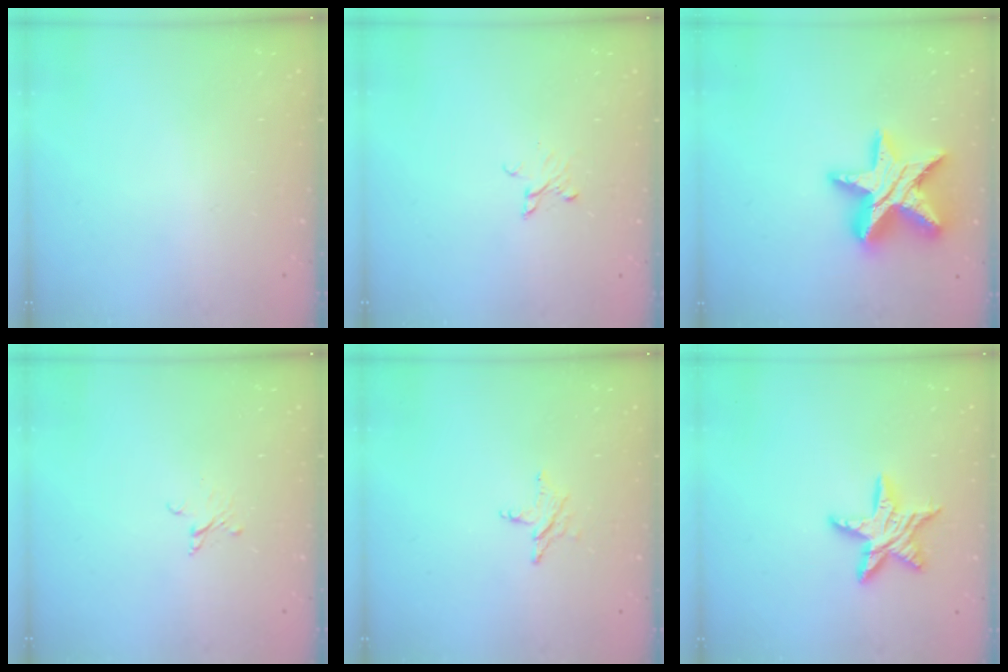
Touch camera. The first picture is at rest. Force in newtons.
{"total": 3.8, "press": 3.8, "slide": 0.3}
{"total": 18.9, "press": 18.8, "slide": 1.3}
{"total": 2.0, "press": 2.0, "slide": 0.1}
{"total": 3.6, "press": 3.6, "slide": 0.5}
{"total": 11.6, "press": 11.6, "slide": 0.9}